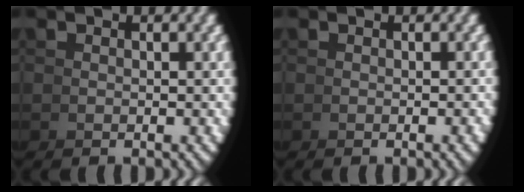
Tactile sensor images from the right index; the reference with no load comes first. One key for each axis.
{"total": 0.6, "fx": -0.2, "fy": 0.2, "fz": 0.5, "tx": -0.006, "ty": 0.006, "tz": -0.005}